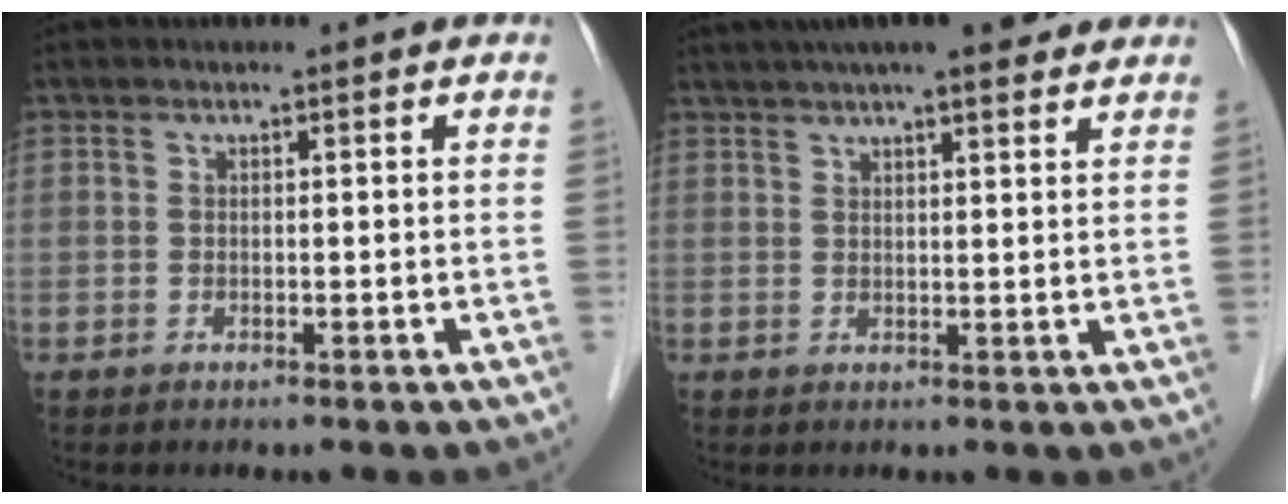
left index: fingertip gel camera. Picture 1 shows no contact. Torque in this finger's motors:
{"motor_torque": [0.46, -0.65, 0.84, 0.16]}